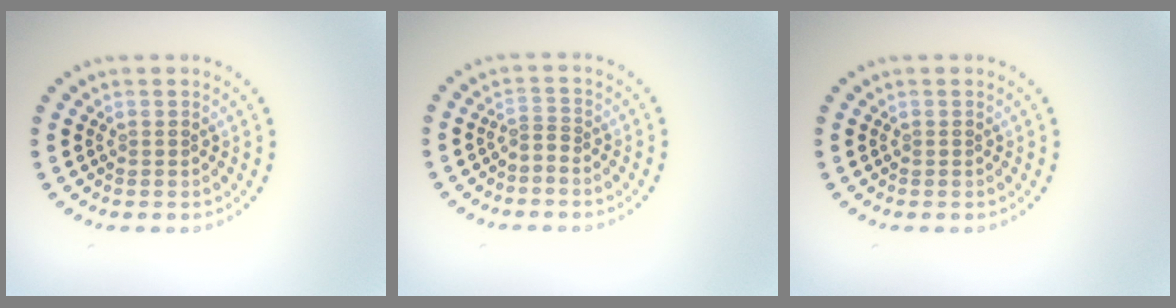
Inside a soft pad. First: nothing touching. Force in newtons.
{"total": 1.0, "press": 0.4, "slide": 1.0}
{"total": 0.0}